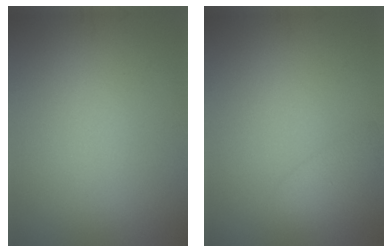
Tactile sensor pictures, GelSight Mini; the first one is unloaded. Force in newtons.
{"total": 1.8, "press": 1.8, "slide": 0.2}